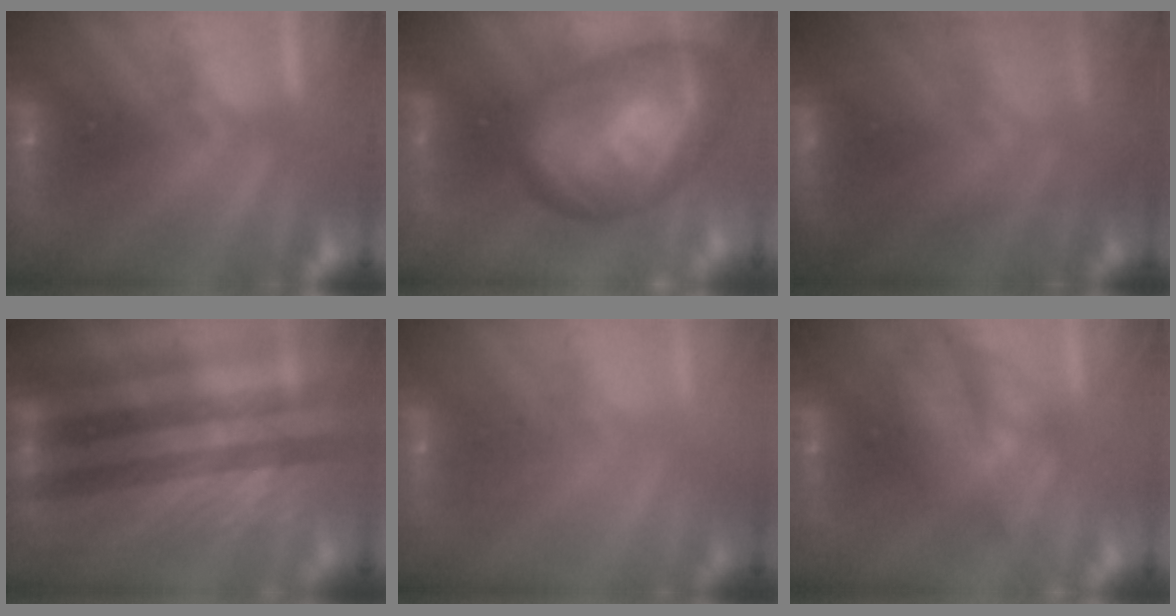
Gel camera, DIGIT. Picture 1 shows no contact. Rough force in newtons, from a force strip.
{"total": 7.7}
{"total": 9.0}
{"total": 3.3}
{"total": 2.6}
{"total": 4.2}